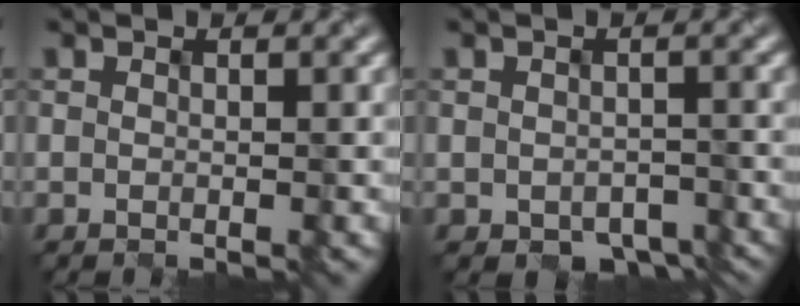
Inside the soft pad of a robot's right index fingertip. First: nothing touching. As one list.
[{"total": 2.9, "force": [-2.0, 1.8, 1.2], "torque": [-0.013, -0.007, -0.012]}]